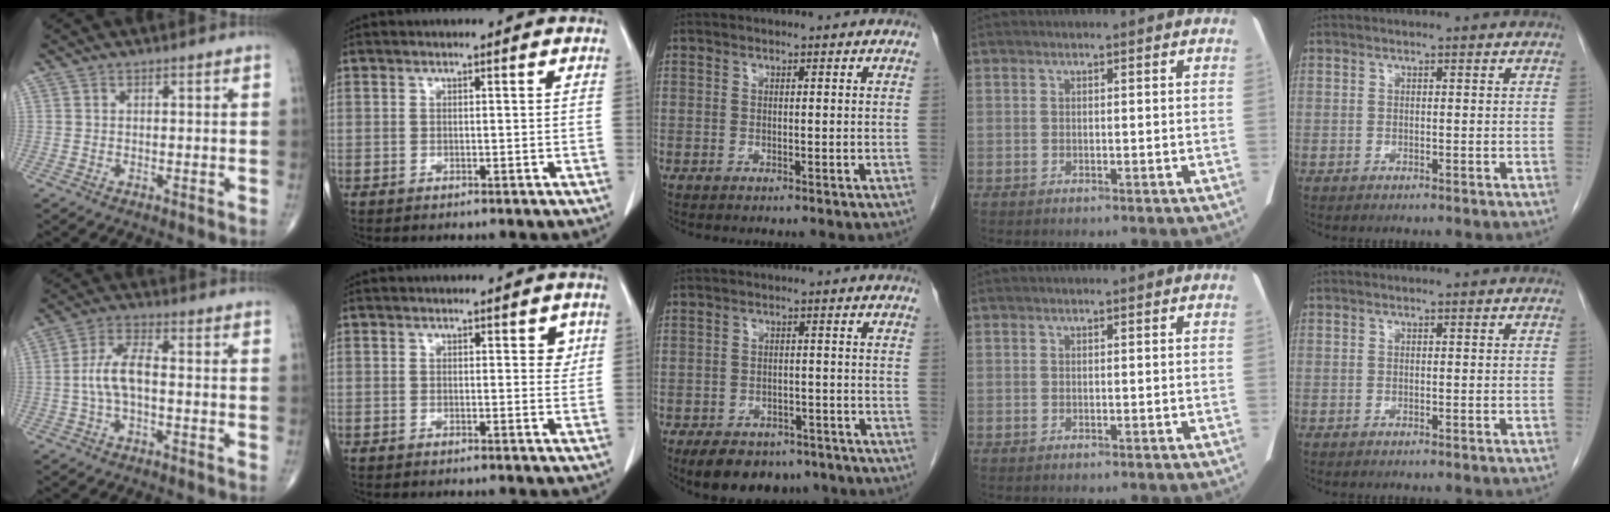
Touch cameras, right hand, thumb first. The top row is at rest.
{"thumb": {"total": 7.0, "force": [-0.8, 3.0, 6.3], "torque": [-0.136, 0.023, -0.020]}, "index": {"total": 1.9, "force": [0.8, 1.1, 1.4], "torque": [-0.010, 0.000, 0.007]}, "middle": {"total": 10.3, "force": [-7.6, 5.7, 3.8], "torque": [-0.054, 0.004, -0.103]}}